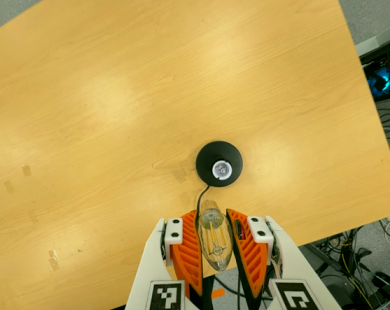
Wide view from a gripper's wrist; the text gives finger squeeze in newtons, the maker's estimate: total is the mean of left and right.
{"total": 22.6, "left": 24.6, "right": 20.6}